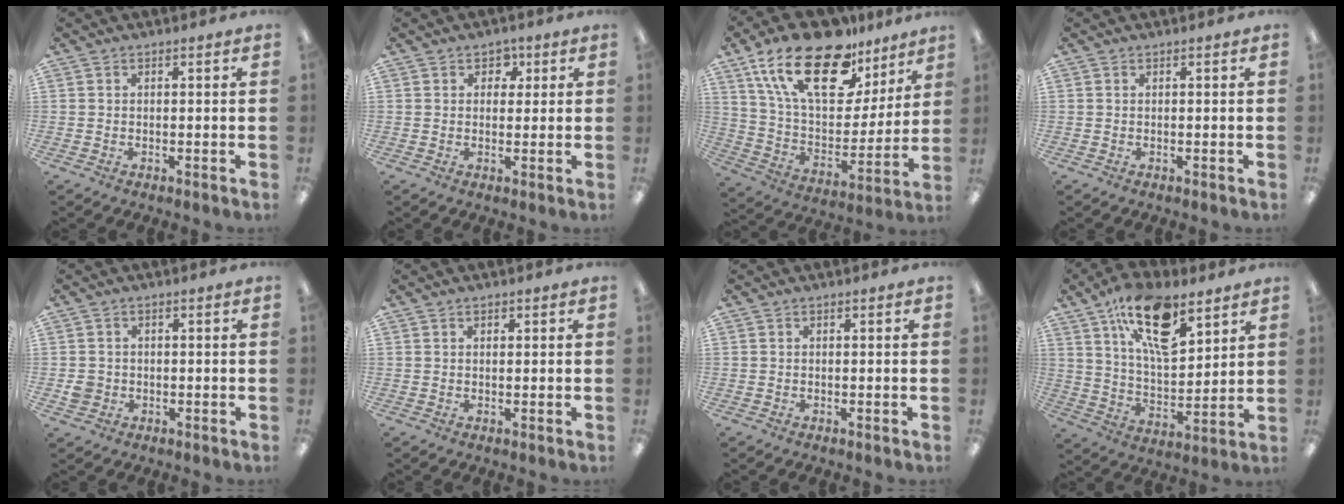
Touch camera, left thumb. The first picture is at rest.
{"total": 3.5, "force": [1.7, 2.7, 1.4], "torque": [-0.001, -0.005, 0.023]}
{"total": 24.9, "force": [15.5, 11.8, 15.5], "torque": [-0.289, -0.085, 0.269]}
{"total": 0.0}
{"total": 3.2, "force": [-0.5, 3.0, 0.9], "torque": [-0.009, 0.003, -0.012]}
{"total": 1.2, "force": [0.6, 0.7, 0.7], "torque": [-0.008, -0.001, 0.010]}
{"total": 0.0}
{"total": 18.8, "force": [11.3, 8.2, 12.5], "torque": [-0.203, -0.049, 0.191]}